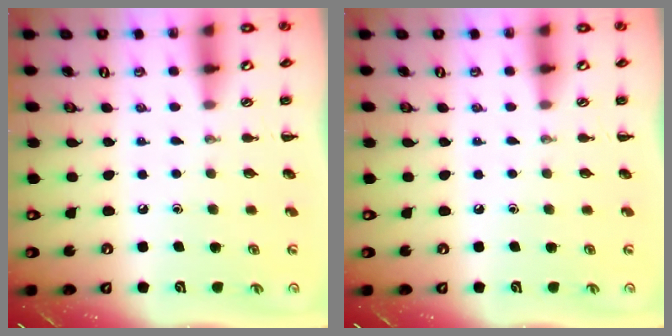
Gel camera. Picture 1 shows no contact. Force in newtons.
{"total": 0.0}